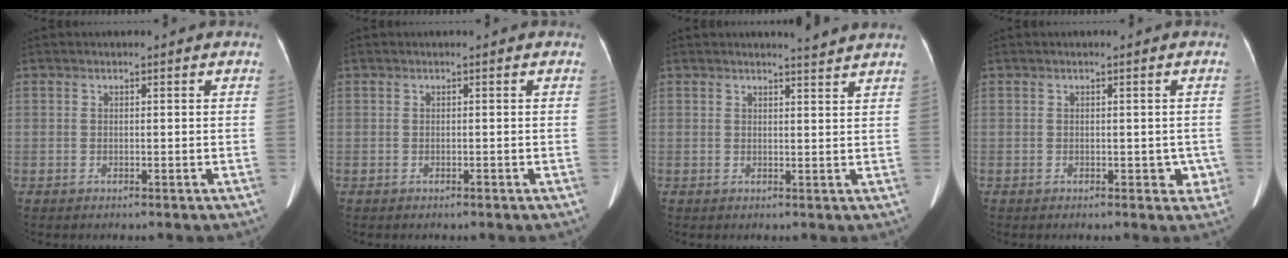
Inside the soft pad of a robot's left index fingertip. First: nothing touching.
{"total": 0.0}
{"total": 2.6, "force": [2.5, -0.9, 0.3], "torque": [-0.013, -0.014, 0.029]}
{"total": 2.2, "force": [-0.4, 1.6, 1.4], "torque": [-0.004, 0.006, -0.003]}